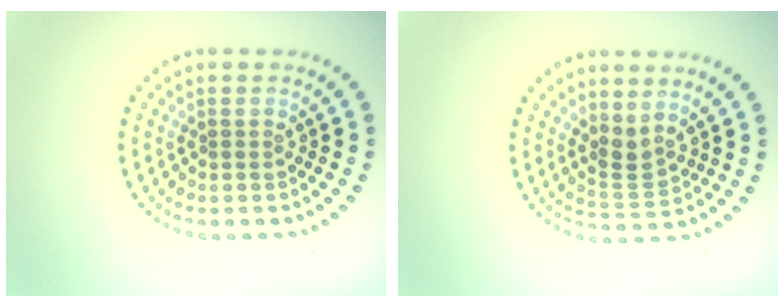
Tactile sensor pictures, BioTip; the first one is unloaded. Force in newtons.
{"total": 2.0, "press": 1.4, "slide": 1.5}